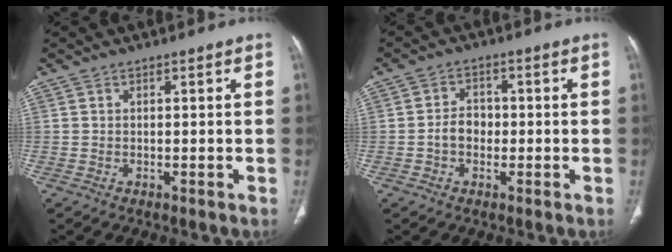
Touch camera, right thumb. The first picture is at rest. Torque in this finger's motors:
{"motor_torque": [0.95, 0.73, 0.93, -0.47, 0.13]}